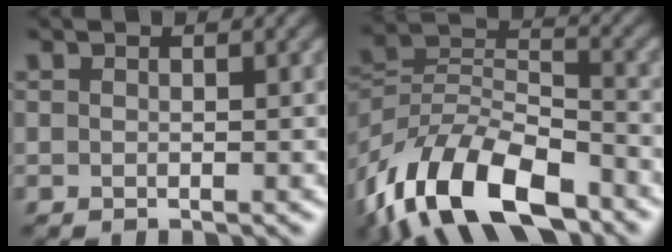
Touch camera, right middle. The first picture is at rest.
{"total": 13.3, "force": [-8.3, 6.4, 8.2], "torque": [-0.157, 0.006, -0.167]}